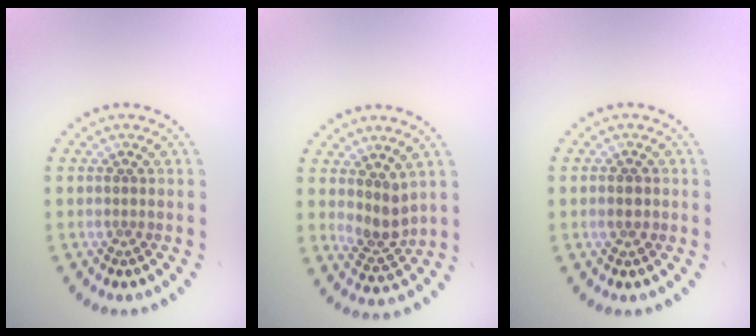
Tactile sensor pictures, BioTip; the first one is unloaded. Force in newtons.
{"total": 2.7, "press": 2.1, "slide": 1.7}
{"total": 1.4, "press": 1.4, "slide": 0.3}